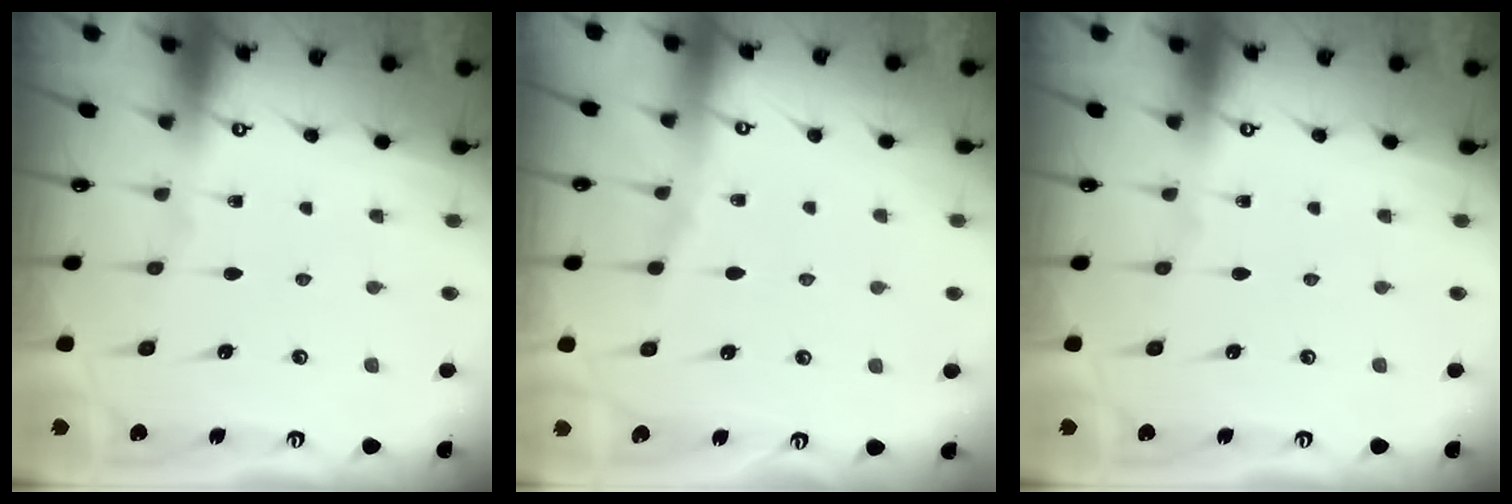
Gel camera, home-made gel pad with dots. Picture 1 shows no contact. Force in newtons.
{"total": 4.3, "press": 4.2, "slide": 0.7}
{"total": 0.0}